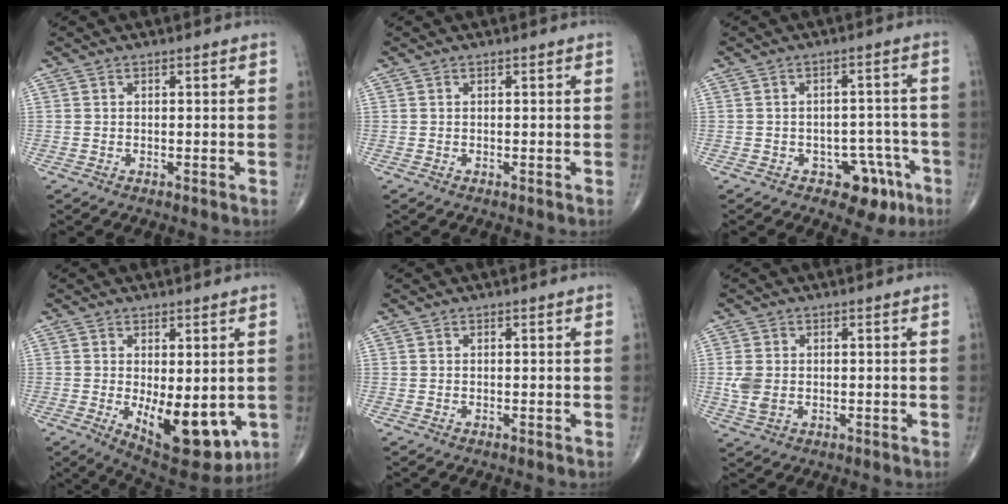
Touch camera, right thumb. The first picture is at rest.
{"total": 0.0}
{"total": 7.3, "force": [-3.9, 4.7, 4.1], "torque": [-0.014, 0.034, -0.046]}
{"total": 13.7, "force": [-2.7, 6.3, 11.9], "torque": [-0.146, -0.028, -0.018]}
{"total": 0.0}
{"total": 4.3, "force": [-0.3, 3.1, 3.1], "torque": [-0.070, -0.002, -0.001]}